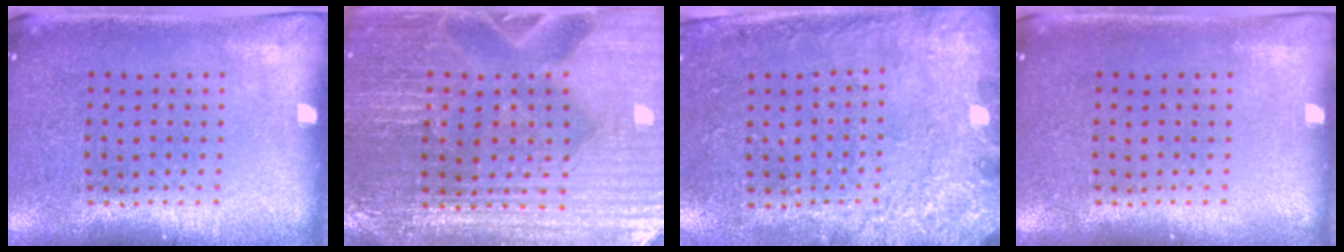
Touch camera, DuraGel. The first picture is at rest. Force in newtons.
{"total": 2.9, "press": 2.8, "slide": 0.3}
{"total": 2.7, "press": 2.0, "slide": 1.8}
{"total": 0.0}